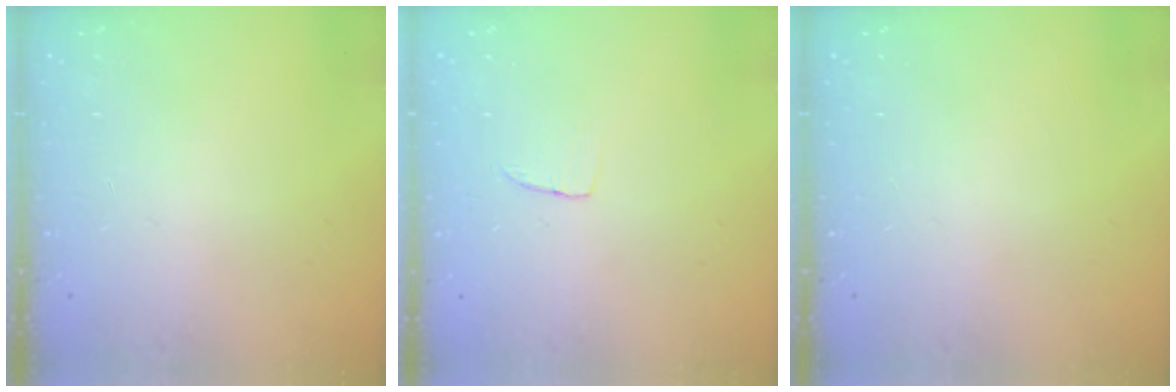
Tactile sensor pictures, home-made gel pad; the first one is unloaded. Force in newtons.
{"total": 3.2, "press": 3.2, "slide": 0.2}
{"total": 0.0}